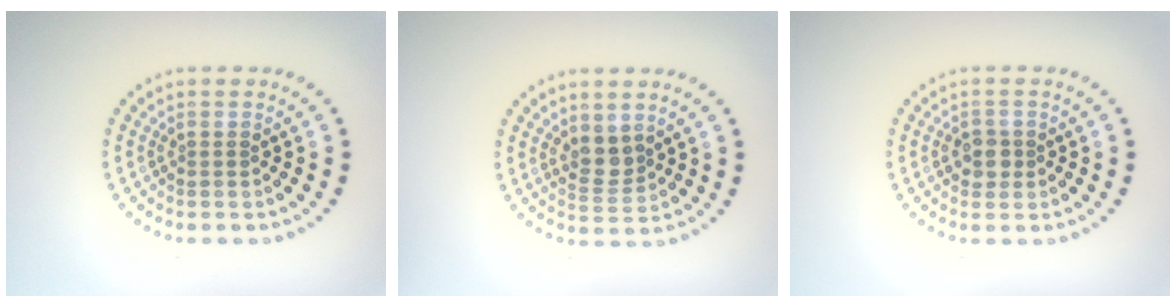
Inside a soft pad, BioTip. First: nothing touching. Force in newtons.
{"total": 2.2, "press": 1.9, "slide": 1.2}
{"total": 1.7, "press": 1.7, "slide": 0.5}